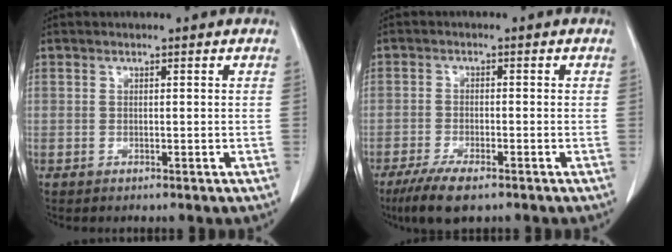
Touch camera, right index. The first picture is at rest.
{"total": 6.4, "force": [-4.4, 1.5, 4.3], "torque": [-0.080, -0.015, -0.075]}